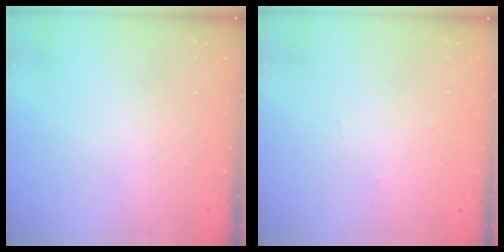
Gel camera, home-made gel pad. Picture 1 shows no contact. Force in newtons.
{"total": 0.0}